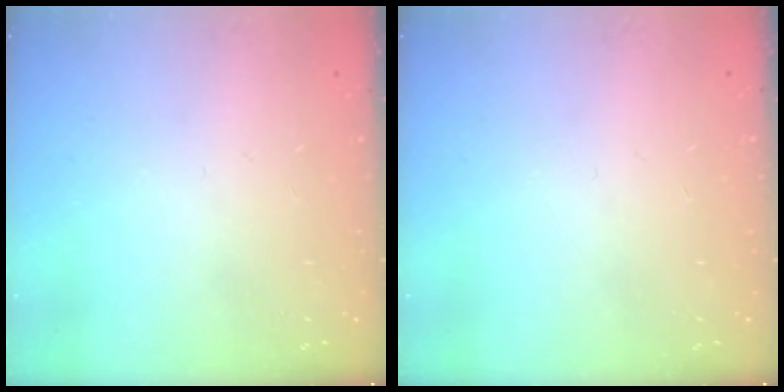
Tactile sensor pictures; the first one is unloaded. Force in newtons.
{"total": 0.0}